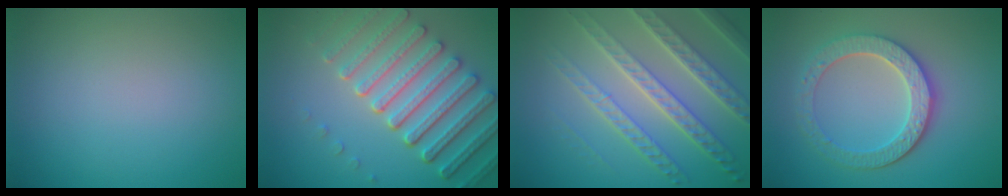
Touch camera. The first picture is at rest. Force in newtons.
{"total": 7.3, "press": 5.6, "slide": 4.8}
{"total": 7.9, "press": 5.4, "slide": 5.7}
{"total": 4.6, "press": 4.1, "slide": 2.1}